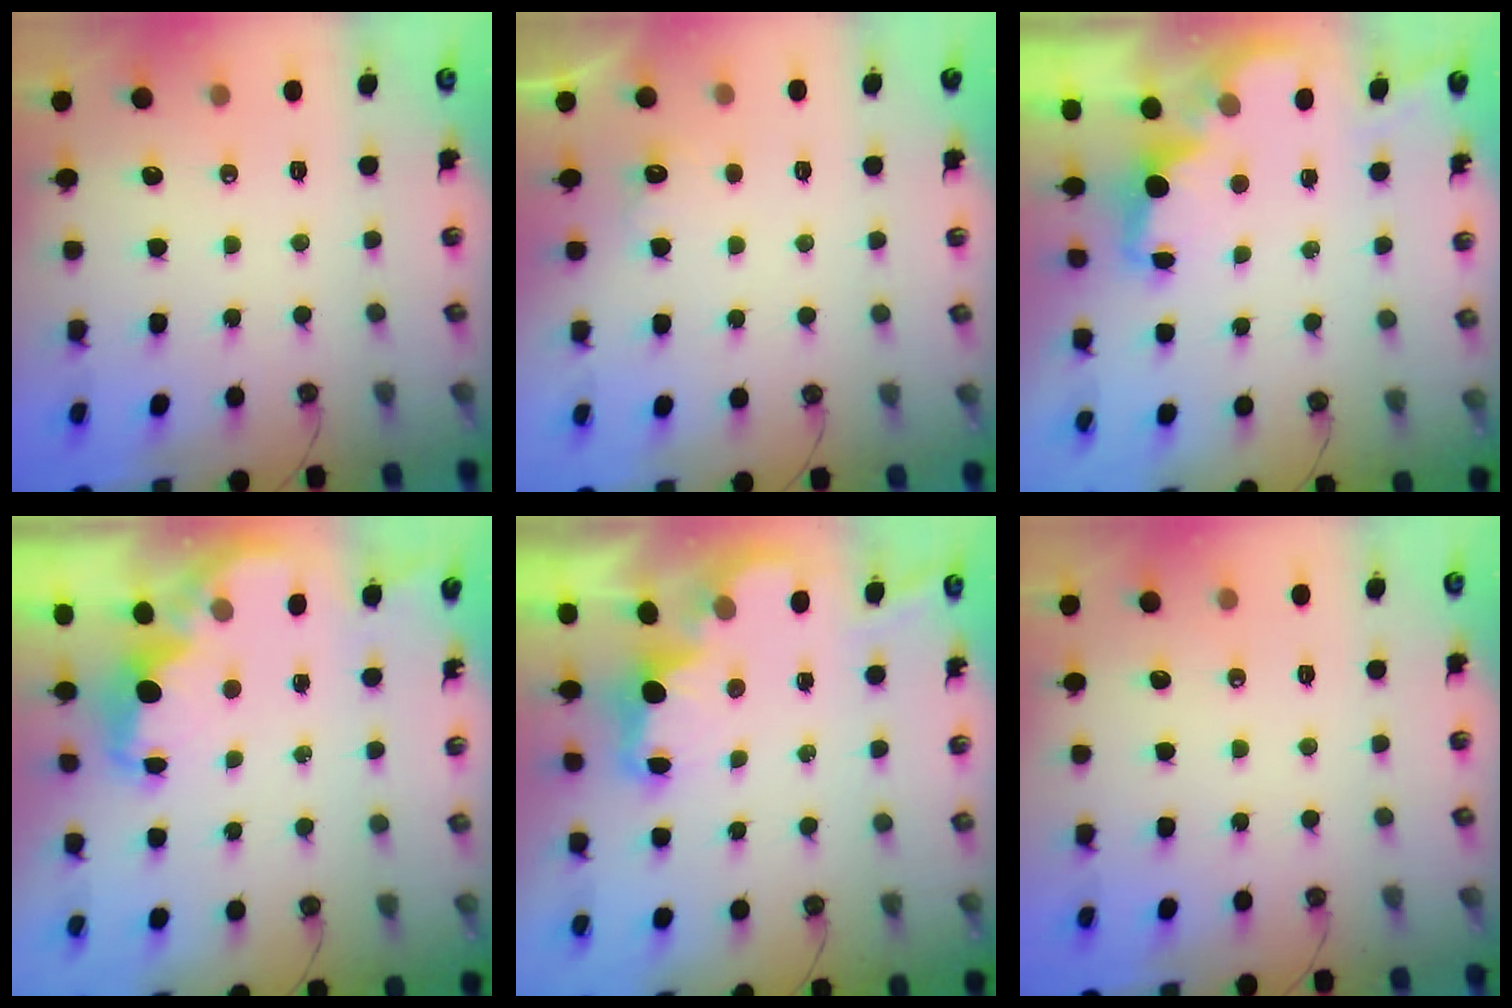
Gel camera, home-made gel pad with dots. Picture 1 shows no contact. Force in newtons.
{"total": 7.3, "press": 7.2, "slide": 1.3}
{"total": 2.0, "press": 1.9, "slide": 0.8}
{"total": 2.3, "press": 2.2, "slide": 0.7}
{"total": 2.1, "press": 1.9, "slide": 0.8}
{"total": 0.0}